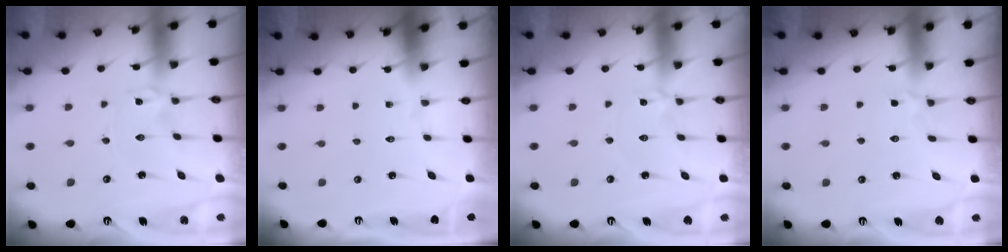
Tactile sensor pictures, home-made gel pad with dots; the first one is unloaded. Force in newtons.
{"total": 0.0}
{"total": 1.4, "press": 1.3, "slide": 0.3}
{"total": 4.0, "press": 3.9, "slide": 1.0}